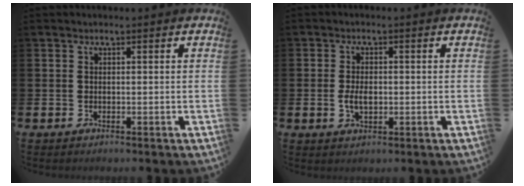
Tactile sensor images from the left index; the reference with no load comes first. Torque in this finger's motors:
{"motor_torque": [0.39, 0.35, 0.10, 0.11]}